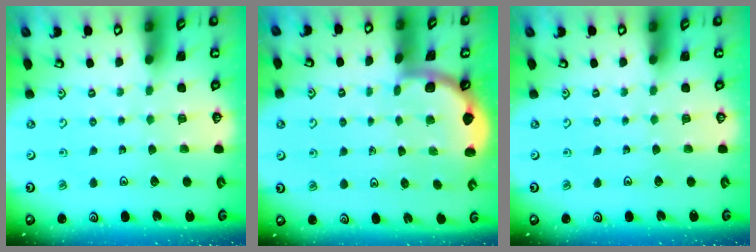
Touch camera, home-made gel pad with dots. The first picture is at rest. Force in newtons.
{"total": 1.6, "press": 1.6, "slide": 0.2}
{"total": 0.0}